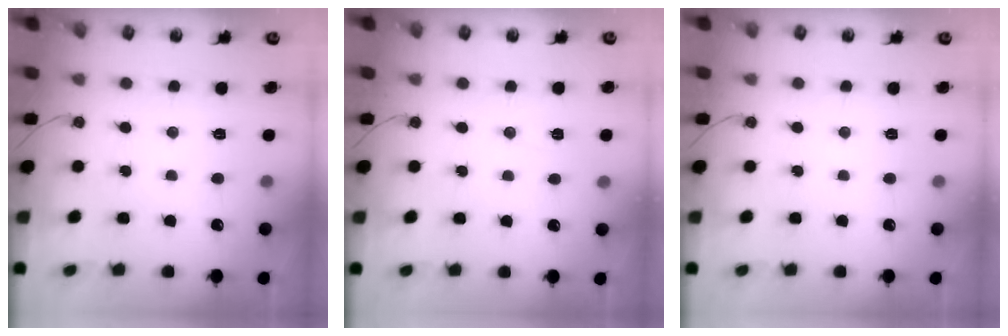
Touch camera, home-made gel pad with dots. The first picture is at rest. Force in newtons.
{"total": 3.6, "press": 2.7, "slide": 2.4}
{"total": 0.0}